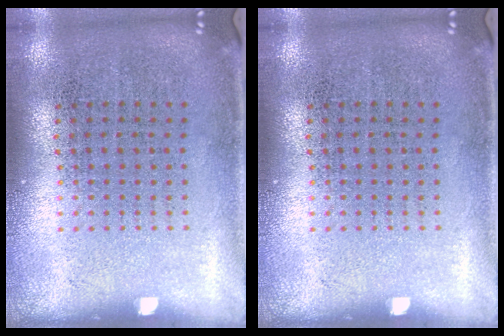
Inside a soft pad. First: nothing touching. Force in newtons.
{"total": 0.0}